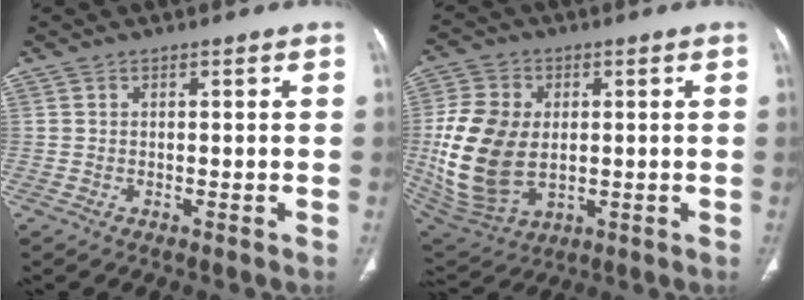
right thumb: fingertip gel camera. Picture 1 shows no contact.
{"total": 18.6, "force": [-0.1, 12.5, 13.8], "torque": [-0.278, -0.013, 0.016]}